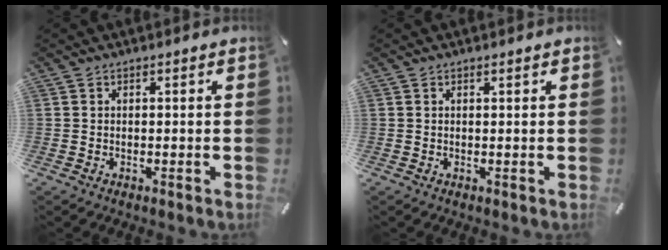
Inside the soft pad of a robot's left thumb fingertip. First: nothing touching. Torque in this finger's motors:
{"motor_torque": [-0.17, -0.11, -0.24, 0.04, -0.06]}